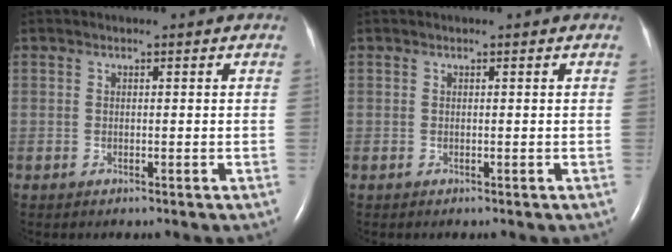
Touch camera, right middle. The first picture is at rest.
{"total": 0.0}